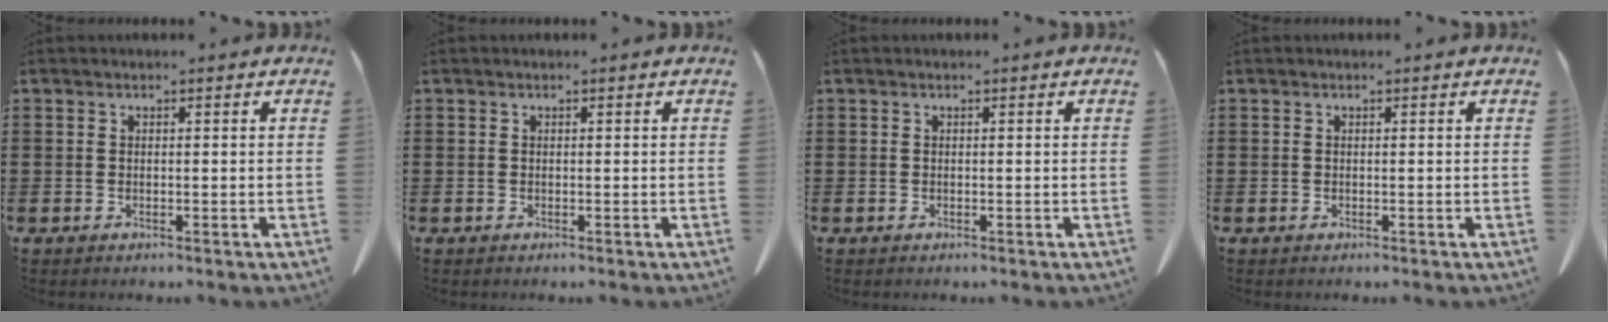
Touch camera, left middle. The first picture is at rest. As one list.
[{"total": 0.0}, {"total": 0.0}, {"total": 0.0}]